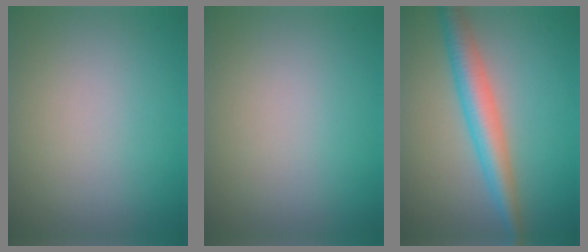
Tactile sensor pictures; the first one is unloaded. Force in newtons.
{"total": 0.0}
{"total": 4.6, "press": 4.6, "slide": 0.0}